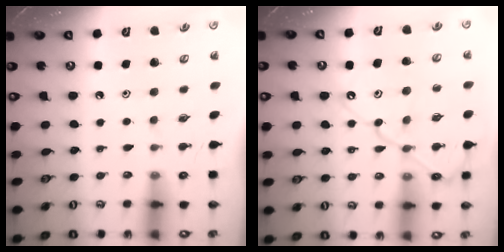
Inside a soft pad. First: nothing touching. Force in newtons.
{"total": 12.8, "press": 12.7, "slide": 1.2}